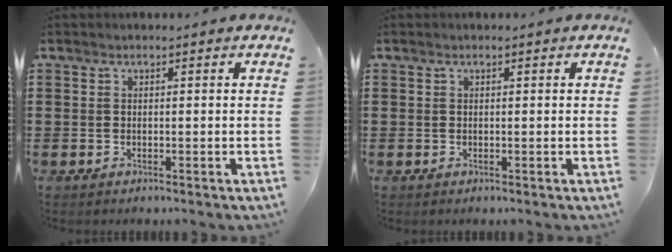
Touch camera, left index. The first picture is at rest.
{"total": 0.0}